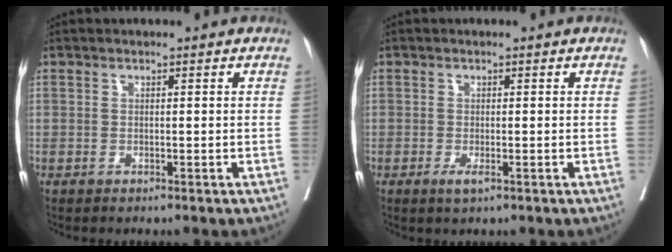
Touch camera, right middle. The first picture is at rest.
{"total": 1.4, "force": [-0.7, 0.3, 1.2], "torque": [-0.016, -0.002, -0.011]}